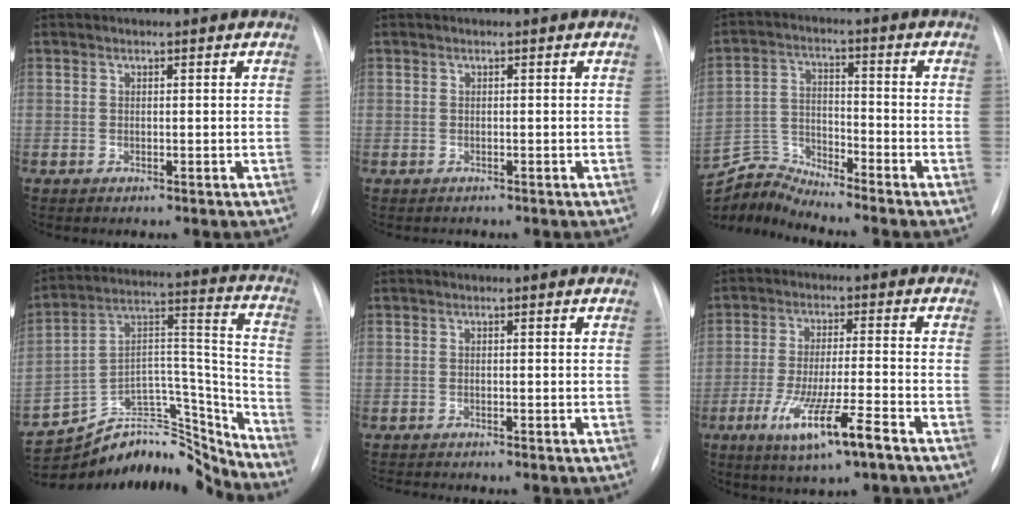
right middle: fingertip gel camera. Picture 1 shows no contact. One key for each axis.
{"total": 1.1, "fx": -0.7, "fy": 0.8, "fz": -0.2, "tx": -0.006, "ty": 0.004, "tz": -0.014}
{"total": 7.6, "fx": -7.3, "fy": -1.6, "fz": -1.0, "tx": 0.005, "ty": 0.013, "tz": -0.138}
{"total": 18.7, "fx": -18.0, "fy": 4.5, "fz": 2.9, "tx": -0.037, "ty": 0.085, "tz": -0.282}
{"total": 1.5, "fx": -1.5, "fy": -0.3, "fz": 0.1, "tx": 0.000, "ty": -0.006, "tz": -0.025}
{"total": 10.1, "fx": -5.3, "fy": 0.5, "fz": 8.6, "tx": -0.165, "ty": -0.024, "tz": -0.090}